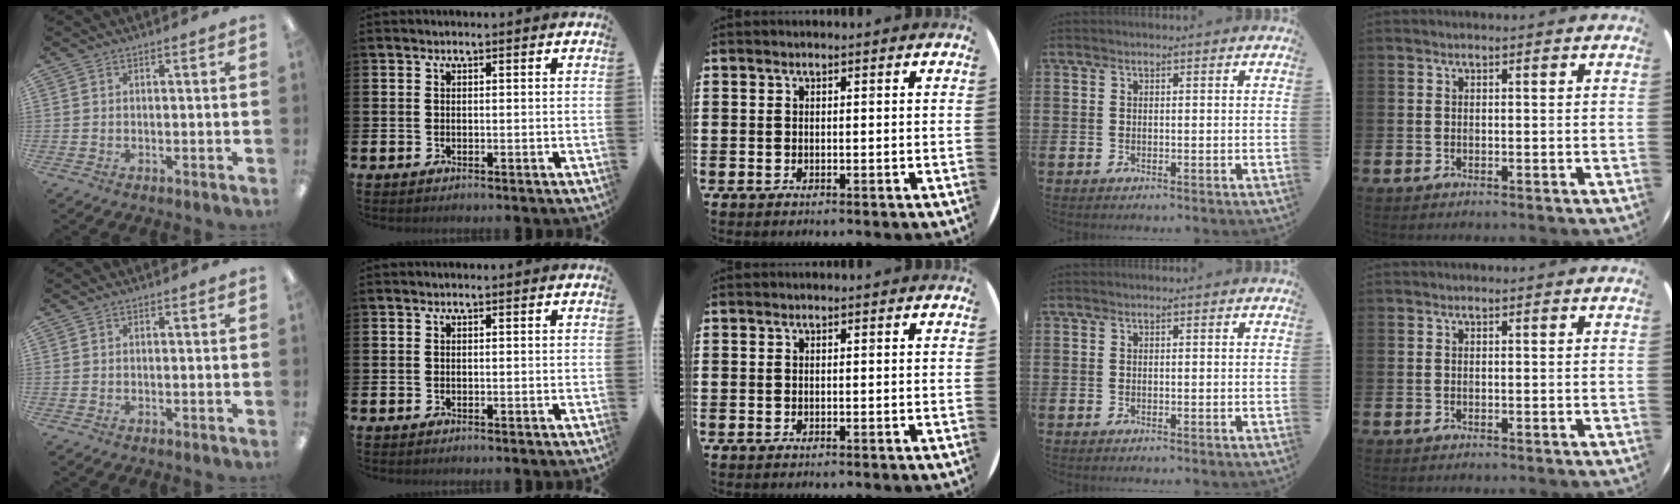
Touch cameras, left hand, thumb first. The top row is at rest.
{}